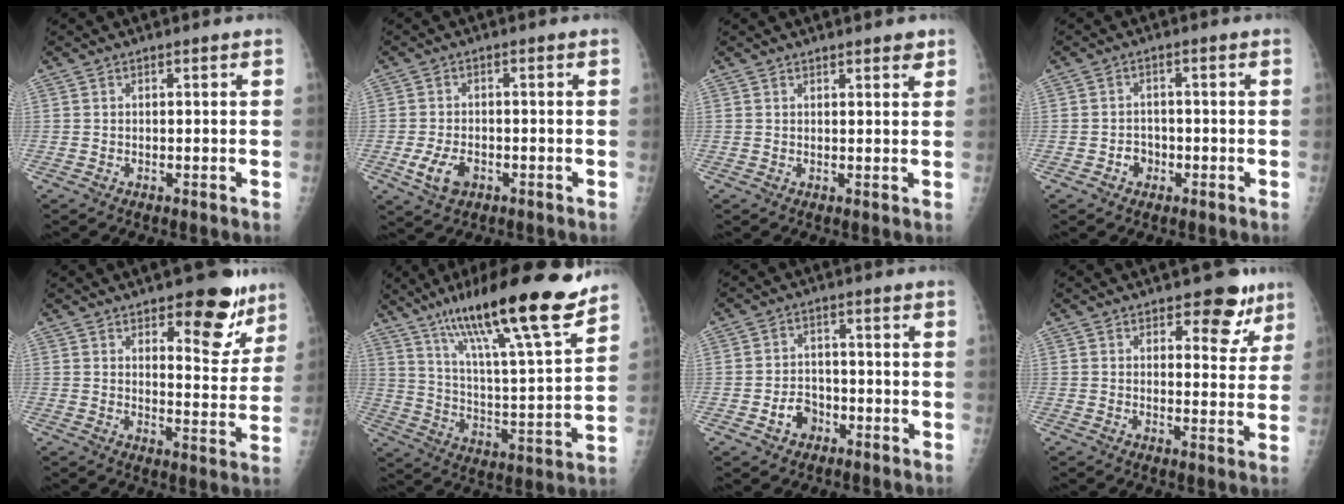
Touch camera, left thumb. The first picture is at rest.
{"total": 5.4, "force": [-2.1, 3.4, 3.6], "torque": [-0.069, 0.004, -0.033]}
{"total": 2.3, "force": [1.7, 0.7, 1.4], "torque": [-0.011, -0.008, 0.020]}
{"total": 3.1, "force": [-1.4, 2.6, 1.1], "torque": [-0.002, 0.016, -0.026]}
{"total": 13.1, "force": [8.2, 5.3, 8.7], "torque": [-0.063, -0.049, 0.111]}
{"total": 24.1, "force": [16.7, 3.4, 17.1], "torque": [-0.264, -0.062, 0.277]}
{"total": 5.0, "force": [-2.3, 3.9, 2.1], "torque": [-0.015, 0.024, -0.037]}
{"total": 8.2, "force": [5.2, 4.1, 4.8], "torque": [-0.020, -0.025, 0.064]}